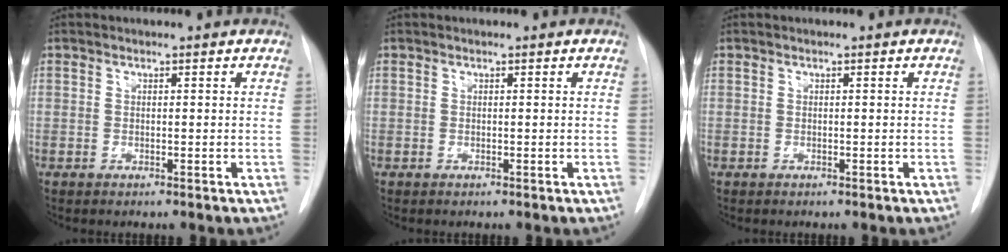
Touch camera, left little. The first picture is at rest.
{"total": 0.0}
{"total": 0.0}